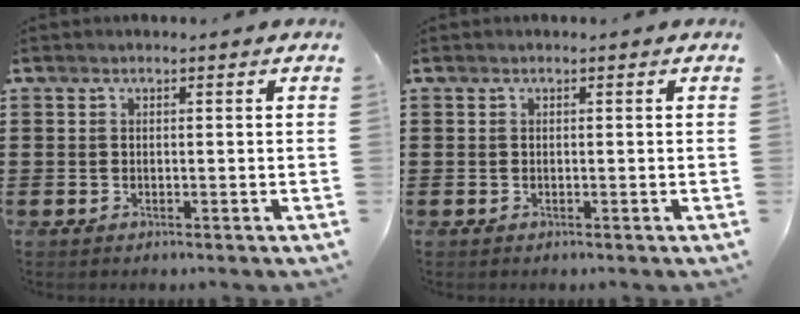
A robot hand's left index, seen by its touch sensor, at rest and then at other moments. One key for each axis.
{"total": 0.0}